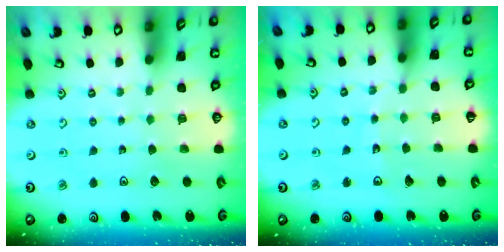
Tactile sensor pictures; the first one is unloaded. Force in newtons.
{"total": 6.3, "press": 6.2, "slide": 0.8}